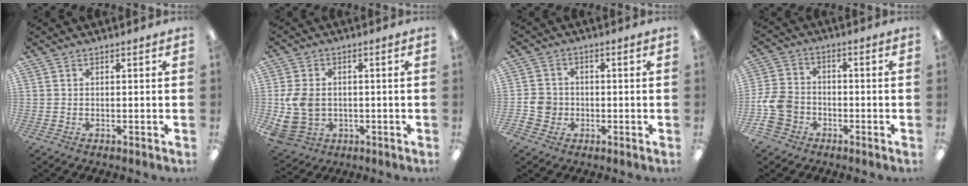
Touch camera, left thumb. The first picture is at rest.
{"total": 9.9, "force": [-0.8, 8.0, 5.9], "torque": [-0.137, 0.009, -0.010]}
{"total": 5.7, "force": [-1.8, 5.1, 1.9], "torque": [-0.047, 0.012, -0.031]}
{"total": 10.1, "force": [-4.2, 8.1, 4.4], "torque": [-0.115, 0.035, -0.076]}